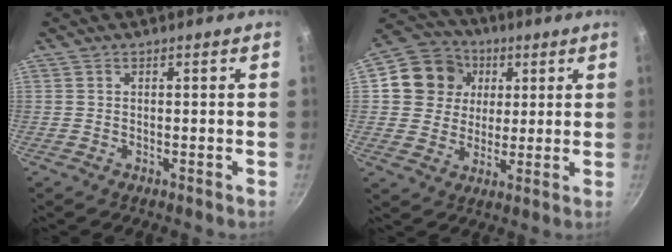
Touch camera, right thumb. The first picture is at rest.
{"total": 12.0, "force": [3.2, 10.8, 4.2], "torque": [-0.045, 0.012, 0.046]}